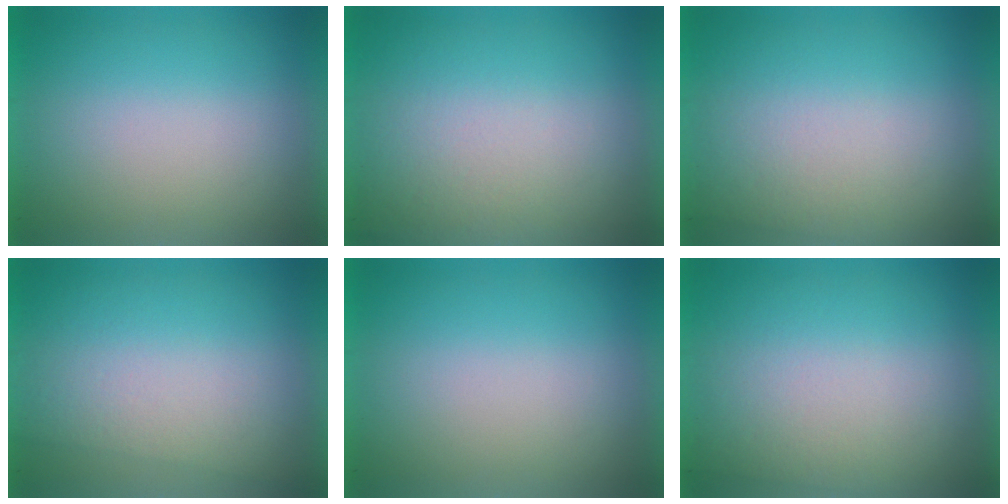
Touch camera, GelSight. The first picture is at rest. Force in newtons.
{"total": 2.7}
{"total": 2.1}
{"total": 2.7}
{"total": 1.4}
{"total": 2.8}